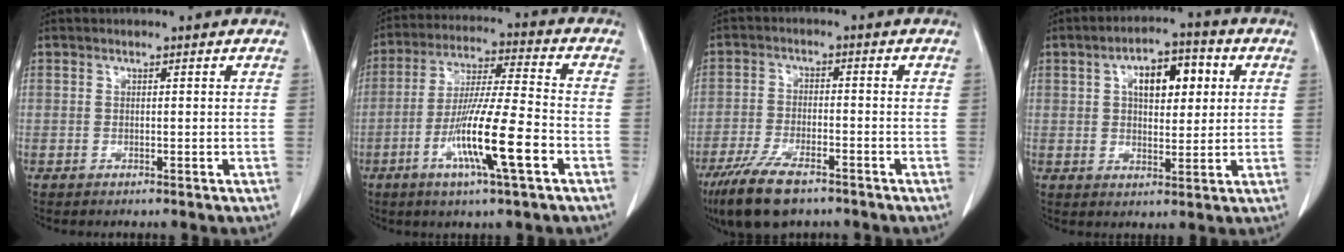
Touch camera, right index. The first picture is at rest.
{"total": 14.6, "force": [-5.6, 0.7, 13.4], "torque": [-0.250, -0.012, -0.100]}
{"total": 10.5, "force": [-7.3, 3.3, 6.8], "torque": [-0.131, -0.018, -0.126]}
{"total": 9.3, "force": [2.5, 4.3, 7.9], "torque": [-0.129, 0.022, 0.039]}